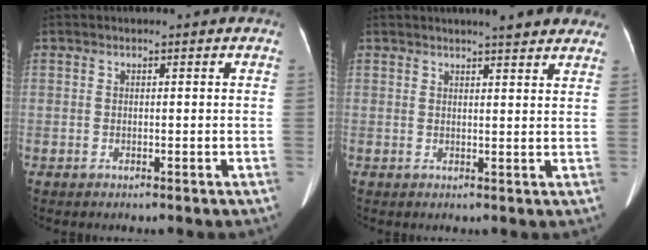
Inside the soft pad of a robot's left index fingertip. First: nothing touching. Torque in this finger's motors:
{"motor_torque": [0.20, -0.86, -0.27, 0.02]}